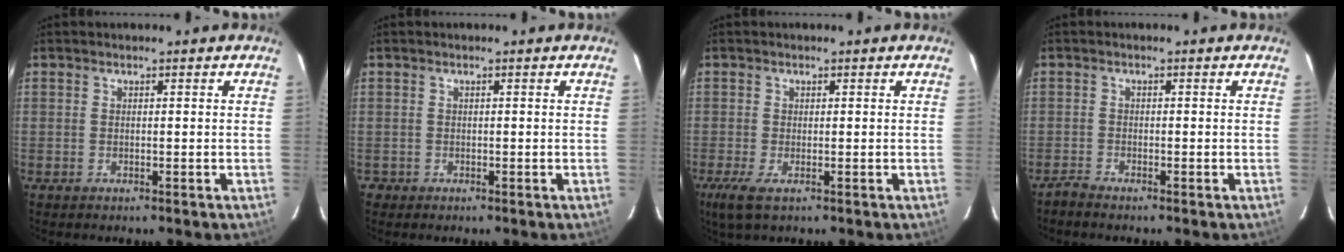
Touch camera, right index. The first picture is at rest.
{"total": 1.4, "force": [-0.5, 1.3, -0.1], "torque": [-0.002, 0.005, -0.006]}
{"total": 1.8, "force": [-0.6, 0.3, 1.7], "torque": [-0.037, -0.006, -0.012]}
{"total": 1.5, "force": [-1.5, 0.0, 0.2], "torque": [-0.013, -0.004, -0.030]}